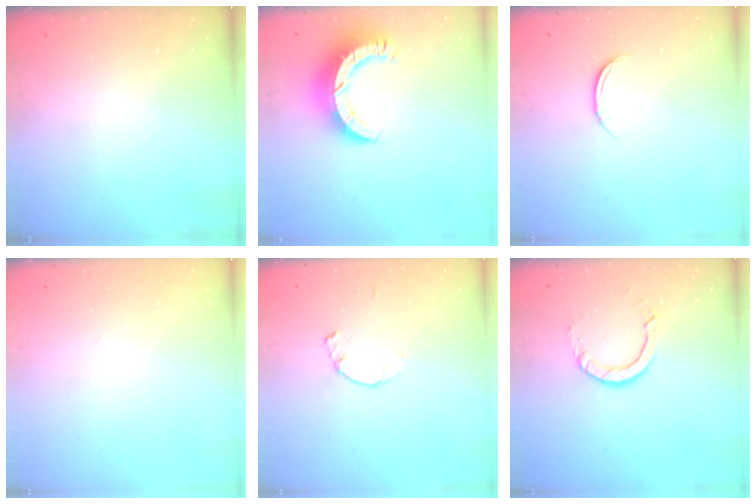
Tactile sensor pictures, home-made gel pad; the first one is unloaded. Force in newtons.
{"total": 11.0, "press": 11.0, "slide": 1.0}
{"total": 5.0, "press": 4.9, "slide": 0.6}
{"total": 0.0}
{"total": 1.2, "press": 1.2, "slide": 0.3}
{"total": 4.5, "press": 4.5, "slide": 0.3}